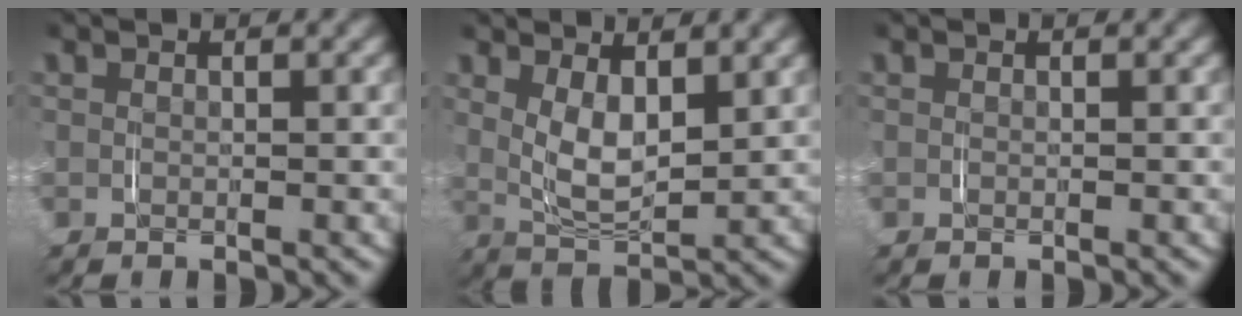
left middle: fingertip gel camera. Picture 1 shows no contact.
{"total": 5.0, "force": [1.1, 2.8, 3.9], "torque": [-0.082, -0.020, 0.022]}
{"total": 0.0}